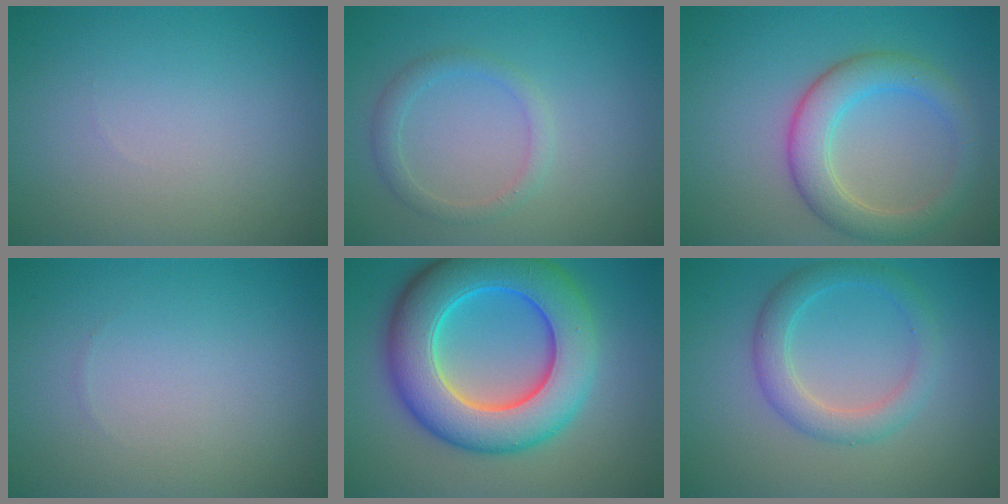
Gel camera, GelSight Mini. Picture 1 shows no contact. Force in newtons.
{"total": 1.8, "press": 1.8, "slide": 0.2}
{"total": 4.8, "press": 4.7, "slide": 0.3}
{"total": 0.0}
{"total": 11.3, "press": 11.3, "slide": 0.2}
{"total": 3.3, "press": 3.3, "slide": 0.1}